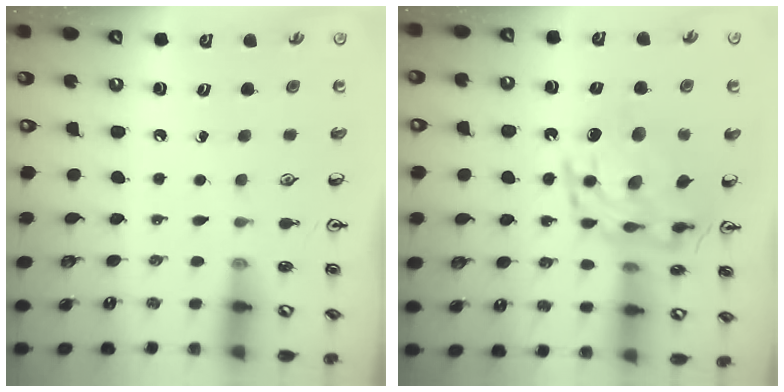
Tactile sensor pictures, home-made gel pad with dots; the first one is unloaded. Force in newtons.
{"total": 16.0, "press": 15.9, "slide": 1.8}